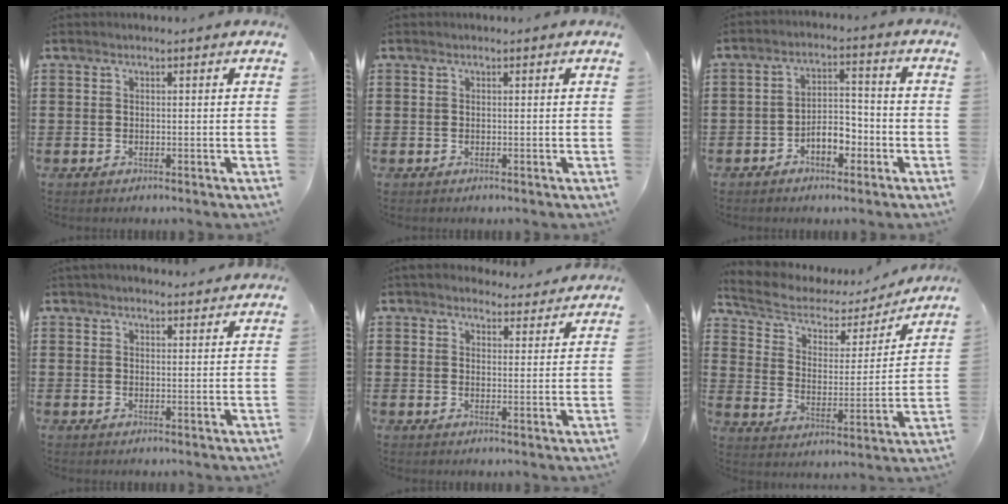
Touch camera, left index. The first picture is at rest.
{"total": 0.0}
{"total": 5.0, "force": [-2.8, 2.5, 3.3], "torque": [-0.057, 0.011, -0.053]}
{"total": 1.8, "force": [1.8, 0.4, 0.3], "torque": [-0.009, 0.001, 0.035]}
{"total": 3.8, "force": [3.6, 1.0, 0.7], "torque": [-0.018, -0.013, 0.066]}
{"total": 4.9, "force": [3.6, 2.6, 2.0], "torque": [-0.063, -0.018, 0.056]}